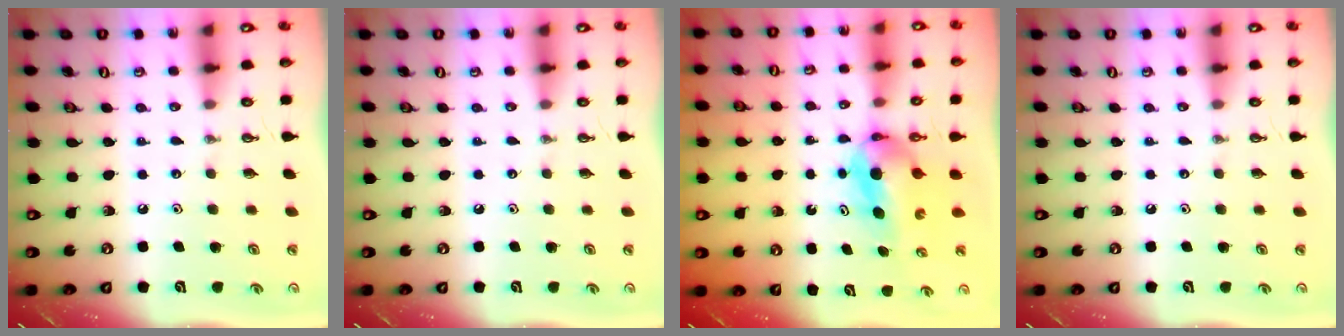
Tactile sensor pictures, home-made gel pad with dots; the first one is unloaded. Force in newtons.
{"total": 0.0}
{"total": 5.7, "press": 5.4, "slide": 1.9}
{"total": 0.0}